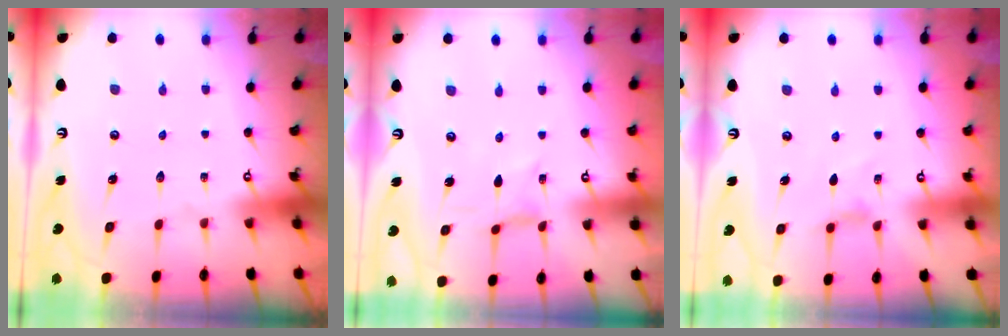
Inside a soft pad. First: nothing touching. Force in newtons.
{"total": 0.0}
{"total": 2.6, "press": 2.5, "slide": 0.5}